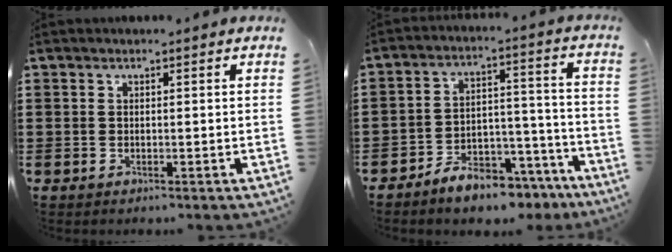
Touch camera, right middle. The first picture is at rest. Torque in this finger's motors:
{"motor_torque": [1.46, -0.67, 0.17, 0.12]}